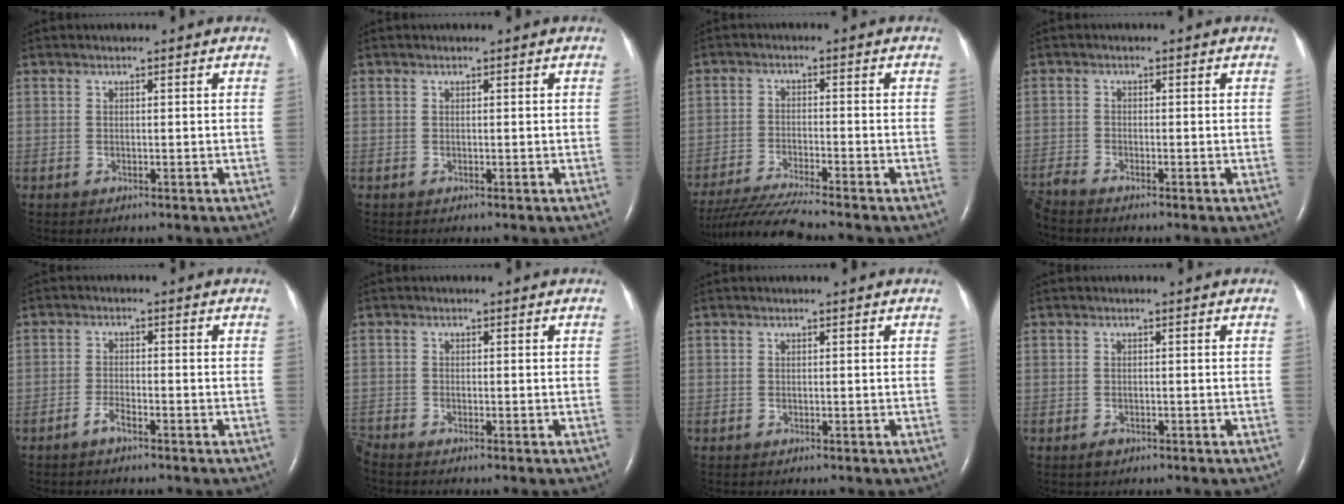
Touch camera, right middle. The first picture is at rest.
{"total": 0.0}
{"total": 8.6, "force": [-7.7, -1.8, 3.4], "torque": [-0.060, -0.028, -0.139]}
{"total": 2.9, "force": [-2.8, -0.5, 0.6], "torque": [-0.019, -0.015, -0.057]}
{"total": 2.1, "force": [-1.6, 0.3, 1.3], "torque": [-0.030, 0.000, -0.032]}
{"total": 1.4, "force": [-1.3, -0.3, 0.1], "torque": [-0.010, -0.007, -0.028]}
{"total": 0.0}
{"total": 1.1, "force": [-0.7, 0.6, 0.5], "torque": [-0.013, -0.001, -0.010]}